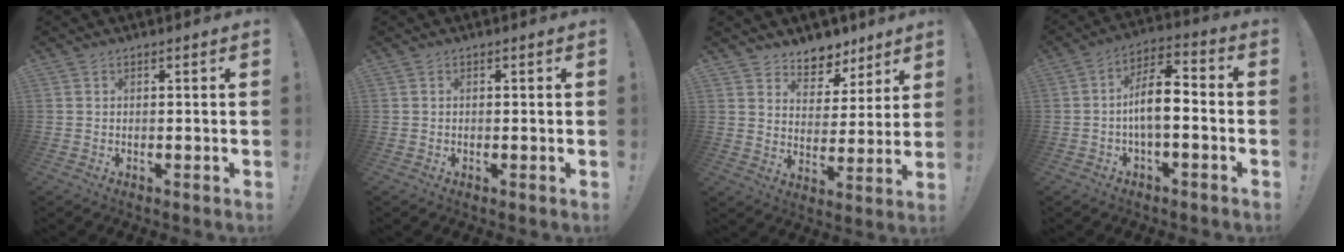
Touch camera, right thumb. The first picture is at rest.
{"total": 0.0}
{"total": 7.8, "force": [6.1, 4.7, 1.4], "torque": [-0.020, -0.054, 0.118]}
{"total": 10.3, "force": [-1.8, 4.4, 9.1], "torque": [-0.163, 0.013, -0.033]}